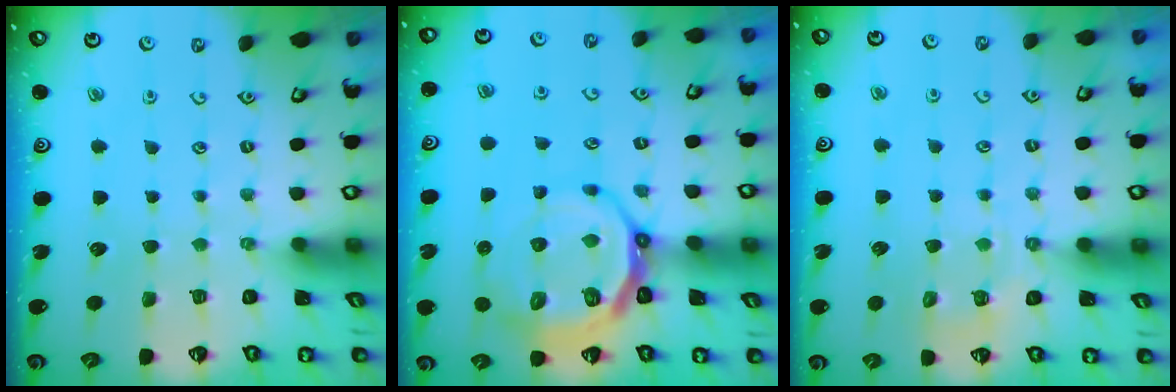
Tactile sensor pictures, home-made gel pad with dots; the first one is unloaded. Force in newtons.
{"total": 13.8, "press": 13.4, "slide": 3.5}
{"total": 6.2, "press": 6.1, "slide": 1.0}